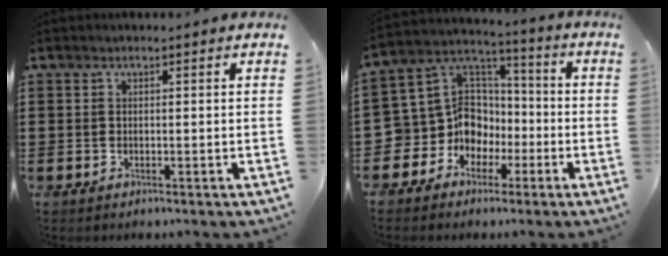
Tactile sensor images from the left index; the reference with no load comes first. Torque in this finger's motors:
{"motor_torque": [0.96, 0.85, 0.27, 0.06]}